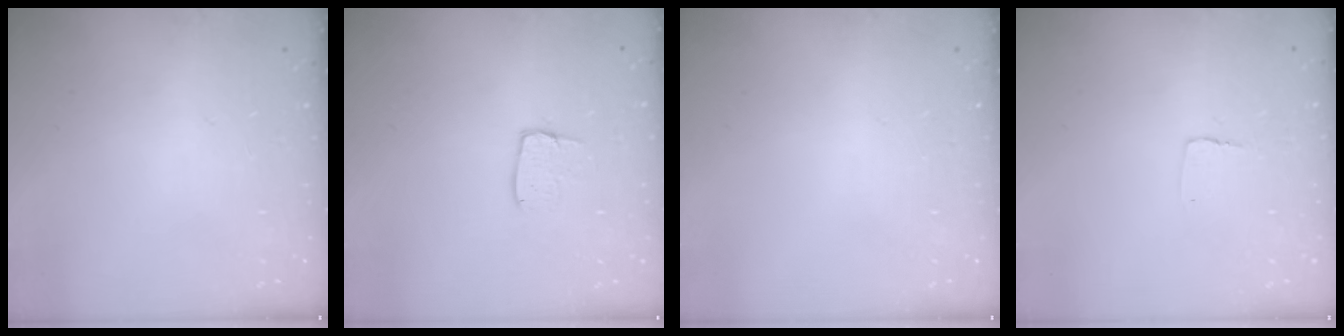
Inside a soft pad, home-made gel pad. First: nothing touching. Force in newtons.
{"total": 5.1, "press": 5.1, "slide": 0.4}
{"total": 0.0}
{"total": 2.7, "press": 2.7, "slide": 0.2}